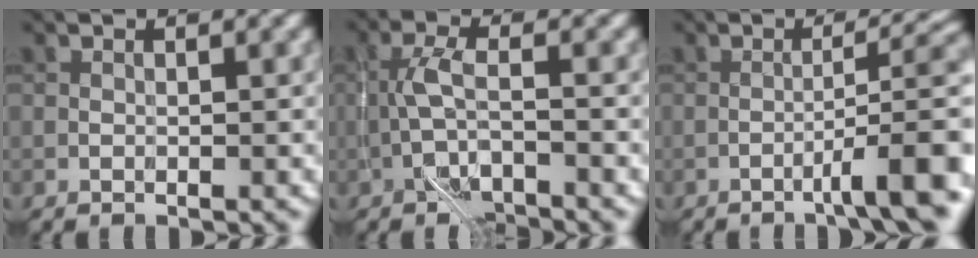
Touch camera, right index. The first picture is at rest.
{"total": 3.7, "force": [-1.9, 1.2, 2.9], "torque": [-0.066, 0.005, -0.044]}
{"total": 7.1, "force": [-3.1, 1.2, 6.3], "torque": [-0.085, 0.016, -0.046]}